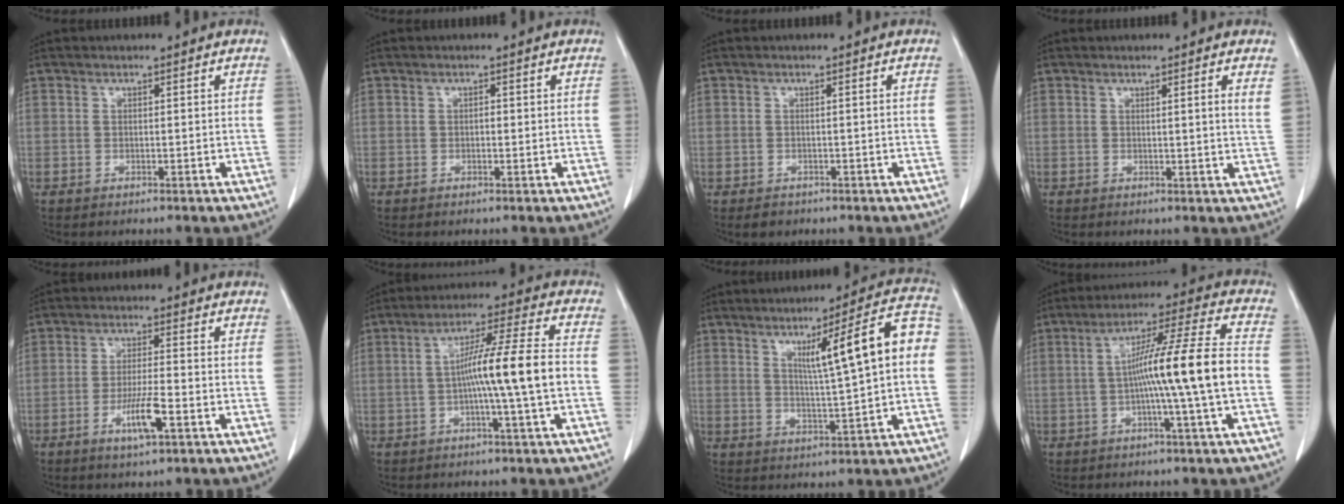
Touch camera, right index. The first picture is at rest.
{"total": 0.9, "force": [0.1, 0.4, 0.8], "torque": [-0.009, 0.001, 0.002]}
{"total": 1.3, "force": [-0.6, 1.0, 0.4], "torque": [-0.004, 0.000, -0.008]}
{"total": 2.7, "force": [1.7, -0.4, 2.1], "torque": [-0.031, -0.011, 0.015]}
{"total": 5.9, "force": [-2.5, 0.3, 5.3], "torque": [-0.098, -0.007, -0.047]}
{"total": 10.8, "force": [-1.3, -1.1, 10.7], "torque": [-0.181, 0.011, -0.026]}
{"total": 12.6, "force": [2.4, 0.1, 12.4], "torque": [-0.176, 0.018, 0.035]}
{"total": 13.4, "force": [-1.6, -1.6, 13.2], "torque": [-0.216, 0.010, -0.034]}